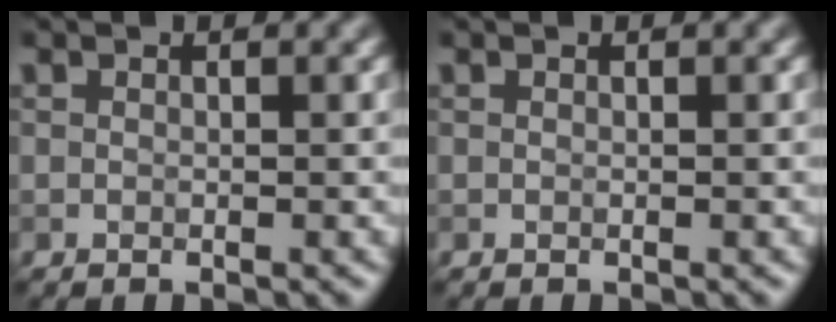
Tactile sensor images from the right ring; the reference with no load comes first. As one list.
[{"total": 0.0}]